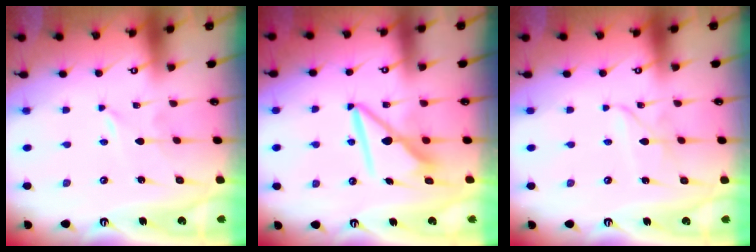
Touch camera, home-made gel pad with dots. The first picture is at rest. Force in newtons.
{"total": 8.7, "press": 8.7, "slide": 0.8}
{"total": 2.5, "press": 2.5, "slide": 0.2}